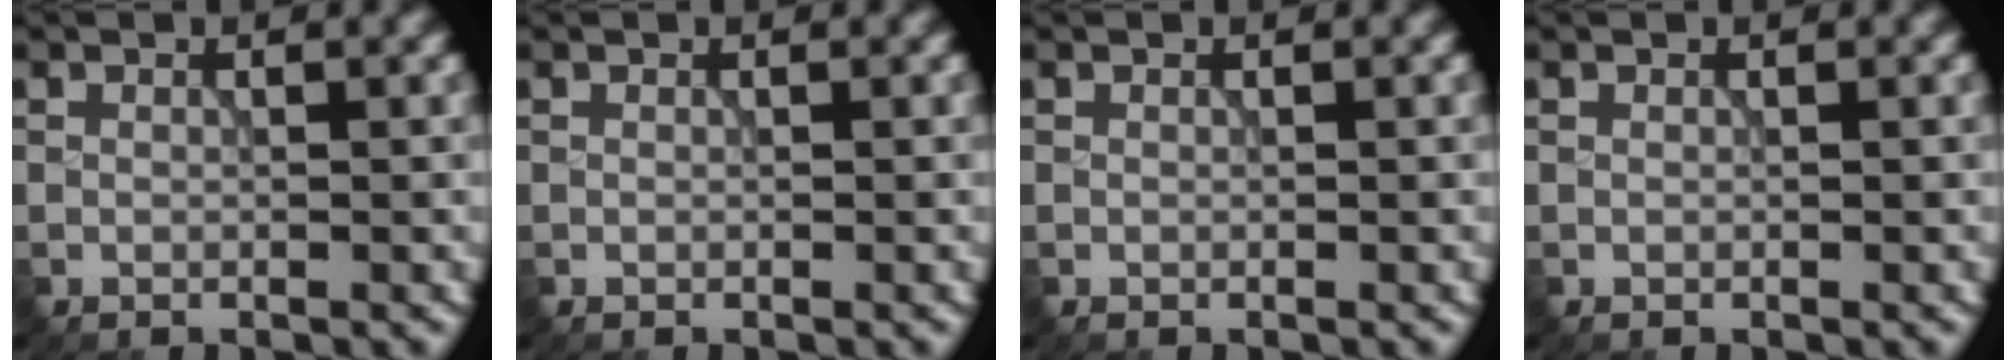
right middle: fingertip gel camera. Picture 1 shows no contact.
{"total": 0.0}
{"total": 0.0}
{"total": 0.0}